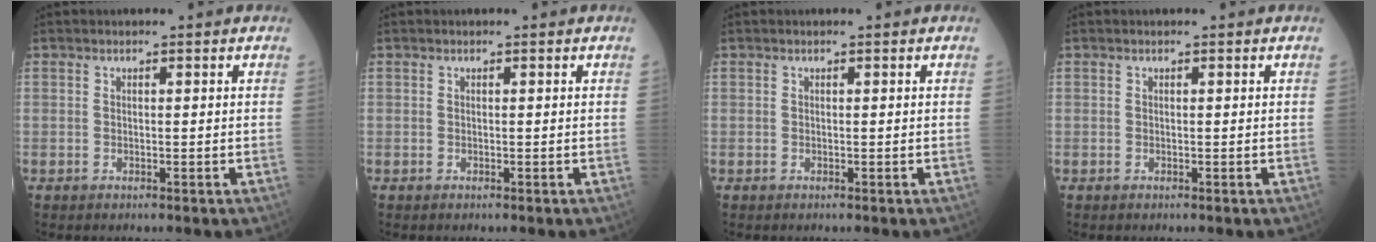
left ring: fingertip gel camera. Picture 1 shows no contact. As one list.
[{"total": 0.0}, {"total": 0.0}, {"total": 0.0}]